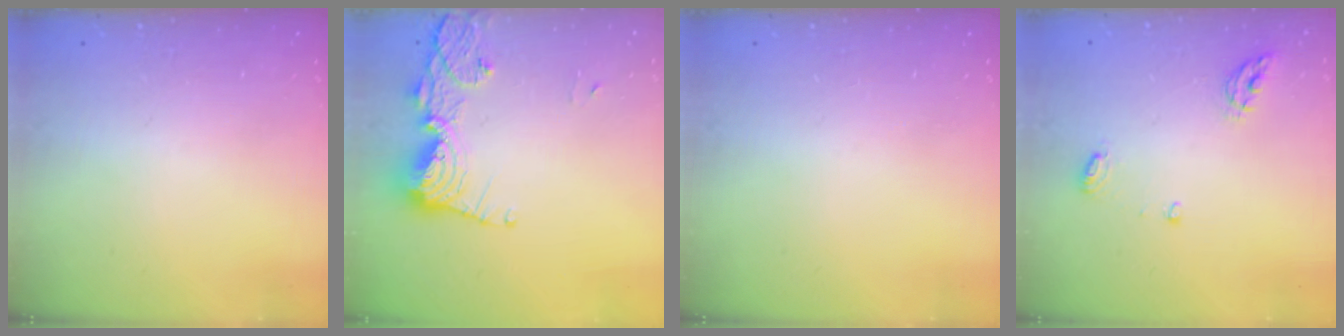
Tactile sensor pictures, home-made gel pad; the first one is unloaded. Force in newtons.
{"total": 13.2, "press": 13.2, "slide": 1.3}
{"total": 0.0}
{"total": 5.8, "press": 5.8, "slide": 0.6}